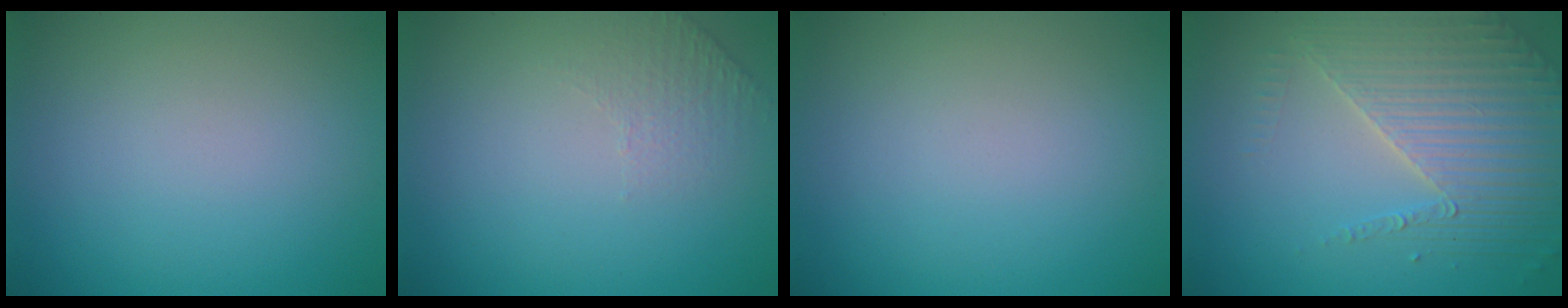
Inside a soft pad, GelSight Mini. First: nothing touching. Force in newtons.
{"total": 1.2, "press": 0.7, "slide": 0.9}
{"total": 0.0}
{"total": 4.2, "press": 3.9, "slide": 1.4}